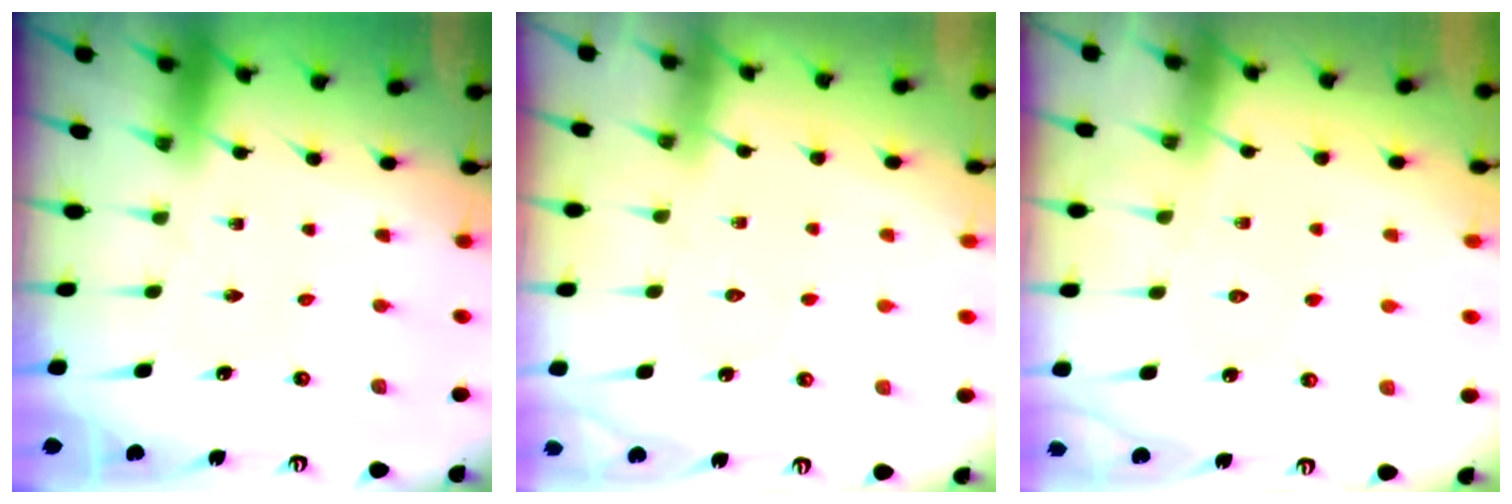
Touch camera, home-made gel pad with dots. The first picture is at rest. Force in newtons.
{"total": 3.8, "press": 3.8, "slide": 0.4}
{"total": 5.4, "press": 5.3, "slide": 0.6}